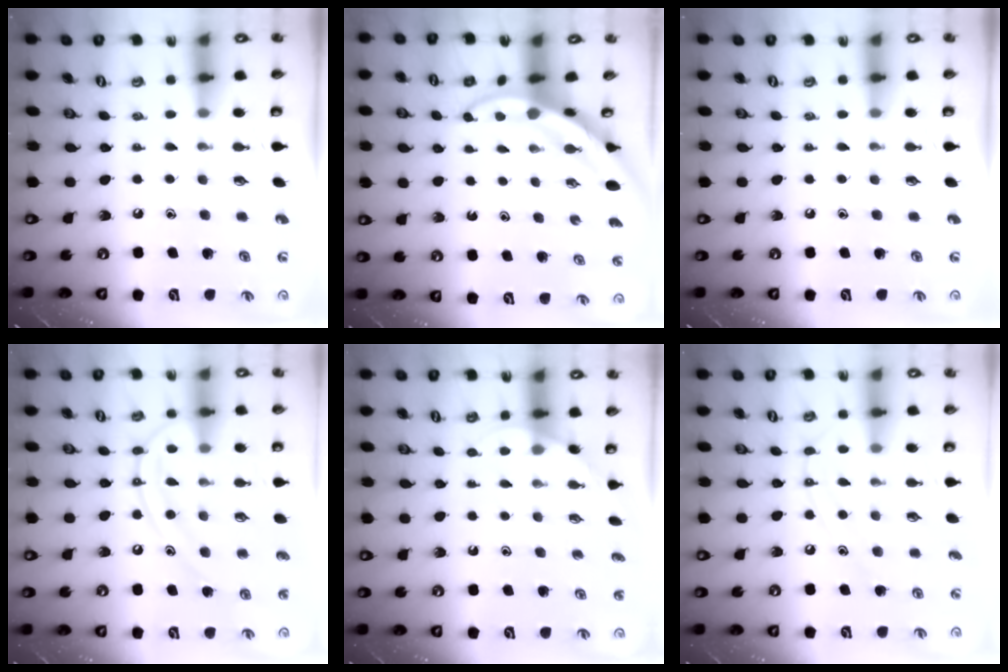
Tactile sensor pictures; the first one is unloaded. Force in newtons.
{"total": 3.2, "press": 3.2, "slide": 0.3}
{"total": 0.0}
{"total": 14.6, "press": 14.6, "slide": 1.3}
{"total": 2.9, "press": 2.9, "slide": 0.2}
{"total": 9.0, "press": 9.0, "slide": 0.4}